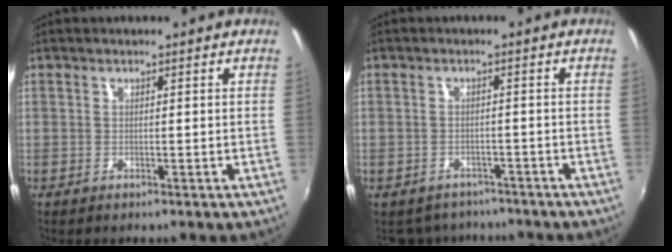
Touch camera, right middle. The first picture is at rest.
{"total": 6.7, "force": [-5.8, 3.1, 1.4], "torque": [-0.037, -0.003, -0.079]}